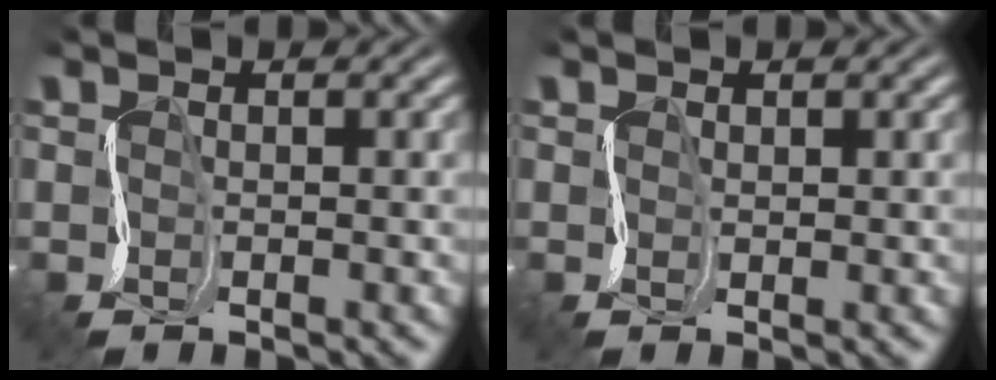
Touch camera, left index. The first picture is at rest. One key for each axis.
{"total": 0.8, "fx": 0.7, "fy": -0.3, "fz": -0.4, "tx": -0.004, "ty": 0.004, "tz": 0.013}